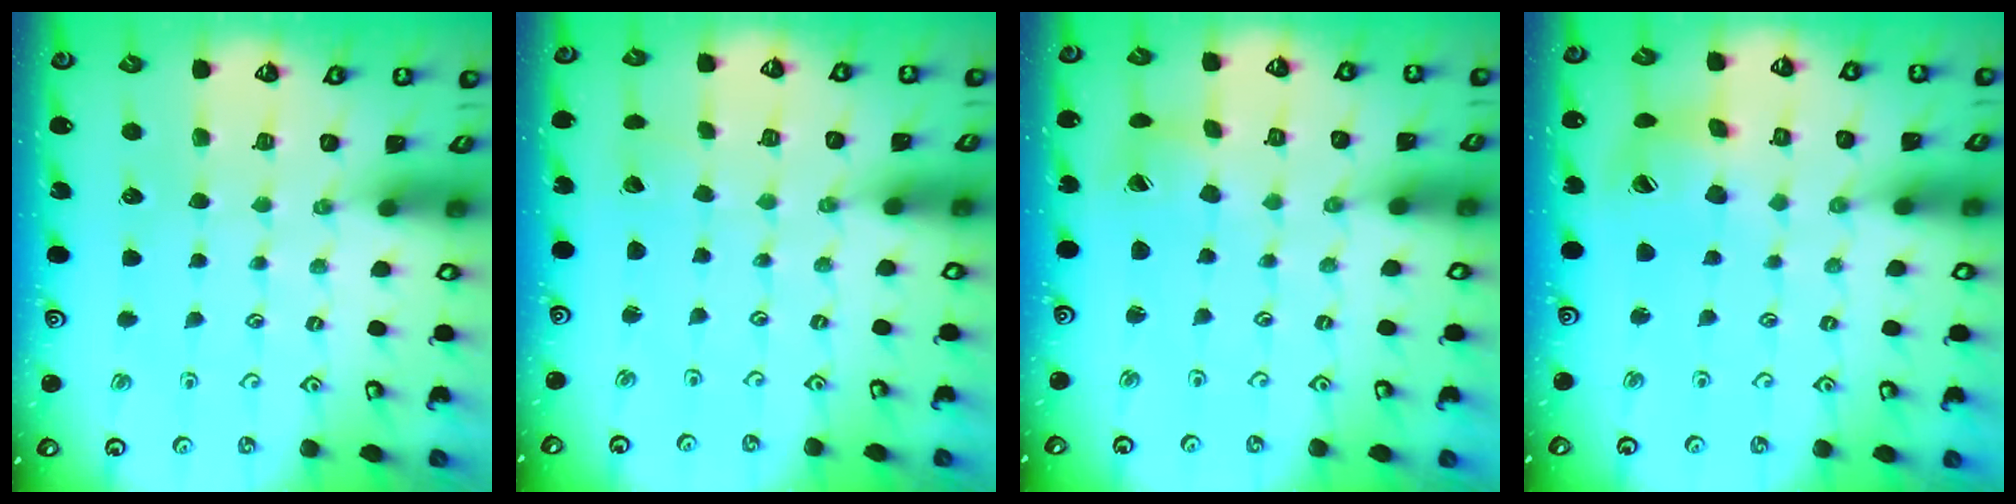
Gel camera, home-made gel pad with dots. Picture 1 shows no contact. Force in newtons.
{"total": 1.4, "press": 1.4, "slide": 0.0}
{"total": 4.3, "press": 4.3, "slide": 0.5}
{"total": 10.3, "press": 10.2, "slide": 1.3}